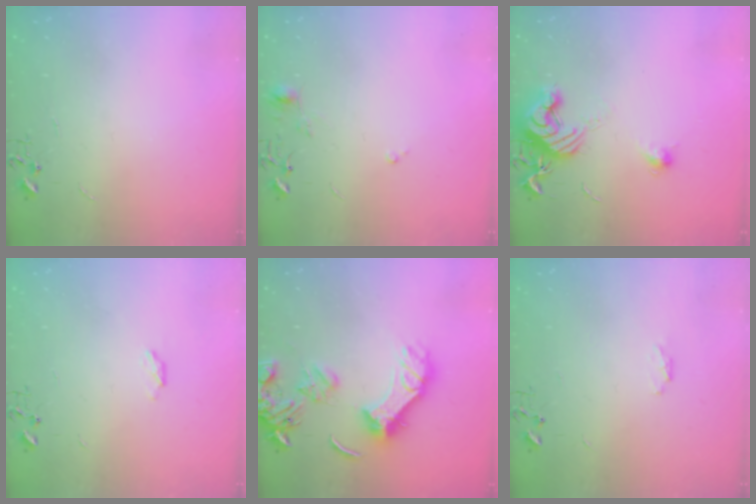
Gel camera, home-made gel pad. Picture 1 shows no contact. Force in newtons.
{"total": 5.8, "press": 5.8, "slide": 0.6}
{"total": 12.9, "press": 12.9, "slide": 0.5}
{"total": 2.9, "press": 2.9, "slide": 0.5}
{"total": 18.2, "press": 18.1, "slide": 2.0}
{"total": 3.5, "press": 3.4, "slide": 1.0}